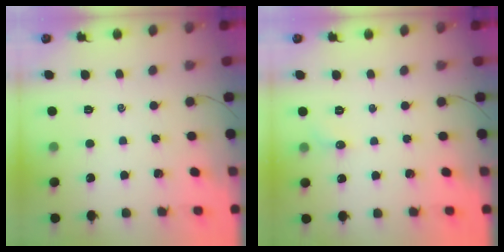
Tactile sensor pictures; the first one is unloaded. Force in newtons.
{"total": 3.8, "press": 3.6, "slide": 1.2}